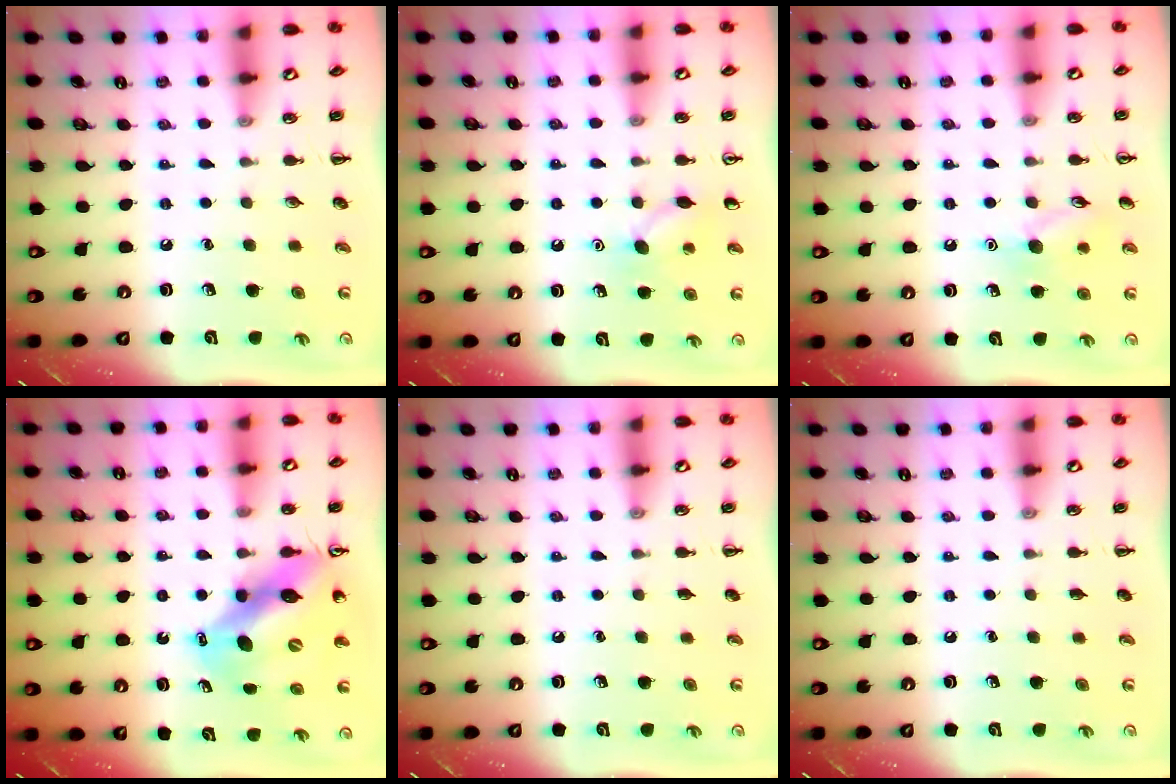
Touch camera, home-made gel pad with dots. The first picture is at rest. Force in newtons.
{"total": 6.8, "press": 6.7, "slide": 1.5}
{"total": 8.7, "press": 8.5, "slide": 1.4}
{"total": 10.8, "press": 10.5, "slide": 2.7}
{"total": 0.0}
{"total": 0.0}